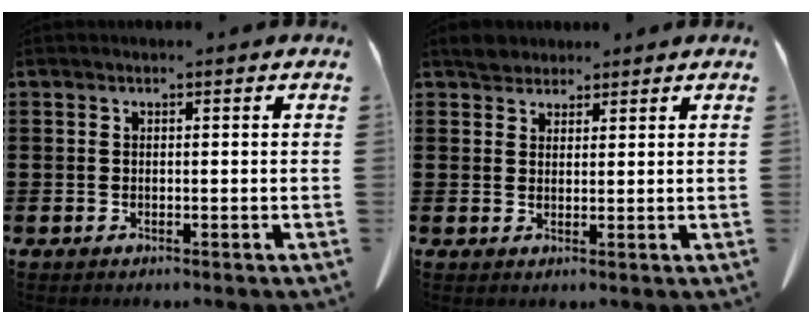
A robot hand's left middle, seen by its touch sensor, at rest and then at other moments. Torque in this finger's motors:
{"motor_torque": [0.00, 0.00, 0.00, 0.01]}